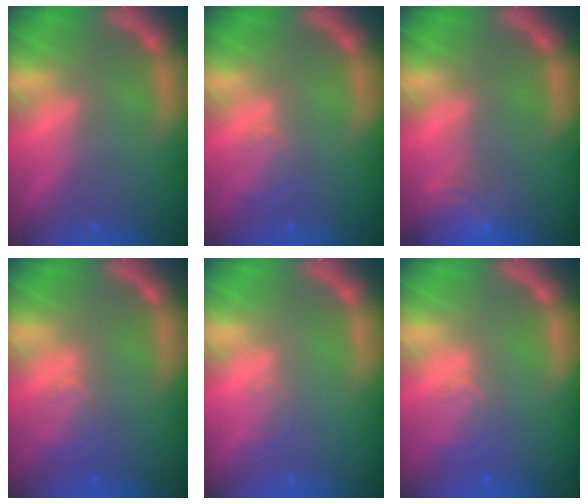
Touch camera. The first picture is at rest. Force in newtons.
{"total": 2.0}
{"total": 5.0}
{"total": 2.5}
{"total": 1.0}
{"total": 2.5}